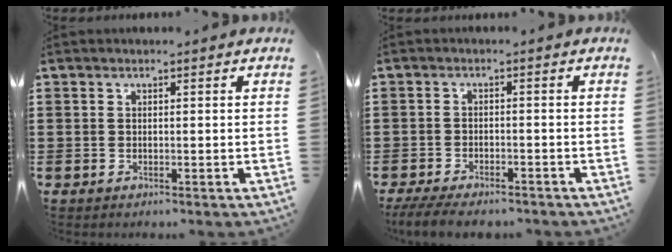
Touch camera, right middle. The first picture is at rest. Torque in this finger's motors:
{"motor_torque": [0.27, -0.09, 0.14, 0.14]}